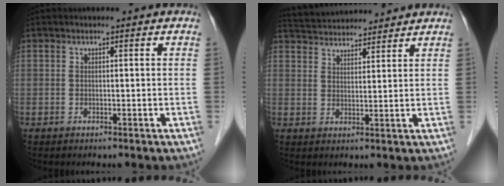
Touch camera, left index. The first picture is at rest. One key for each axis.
{"total": 9.9, "fx": 9.5, "fy": 1.6, "fz": 2.2, "tx": -0.040, "ty": 0.029, "tz": 0.148}